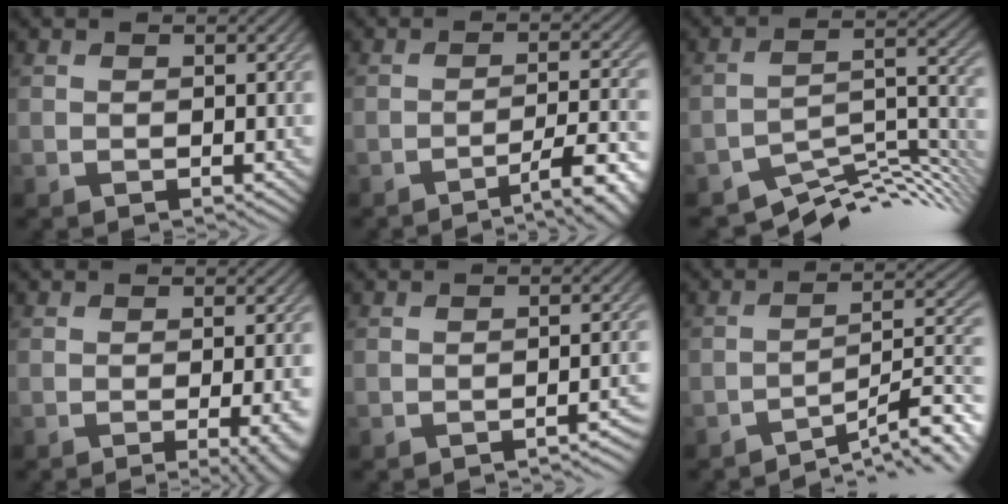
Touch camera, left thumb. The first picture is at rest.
{"total": 7.8, "force": [-5.0, 1.4, 5.9], "torque": [-0.098, 0.008, -0.072]}
{"total": 9.8, "force": [-8.1, 2.5, 4.9], "torque": [-0.074, -0.007, -0.134]}
{"total": 6.7, "force": [-2.0, 2.1, 6.0], "torque": [-0.055, -0.002, -0.015]}
{"total": 2.7, "force": [-1.7, 0.4, 2.1], "torque": [-0.021, 0.010, -0.030]}
{"total": 10.3, "force": [-7.5, 1.8, 6.8], "torque": [-0.093, 0.012, -0.113]}